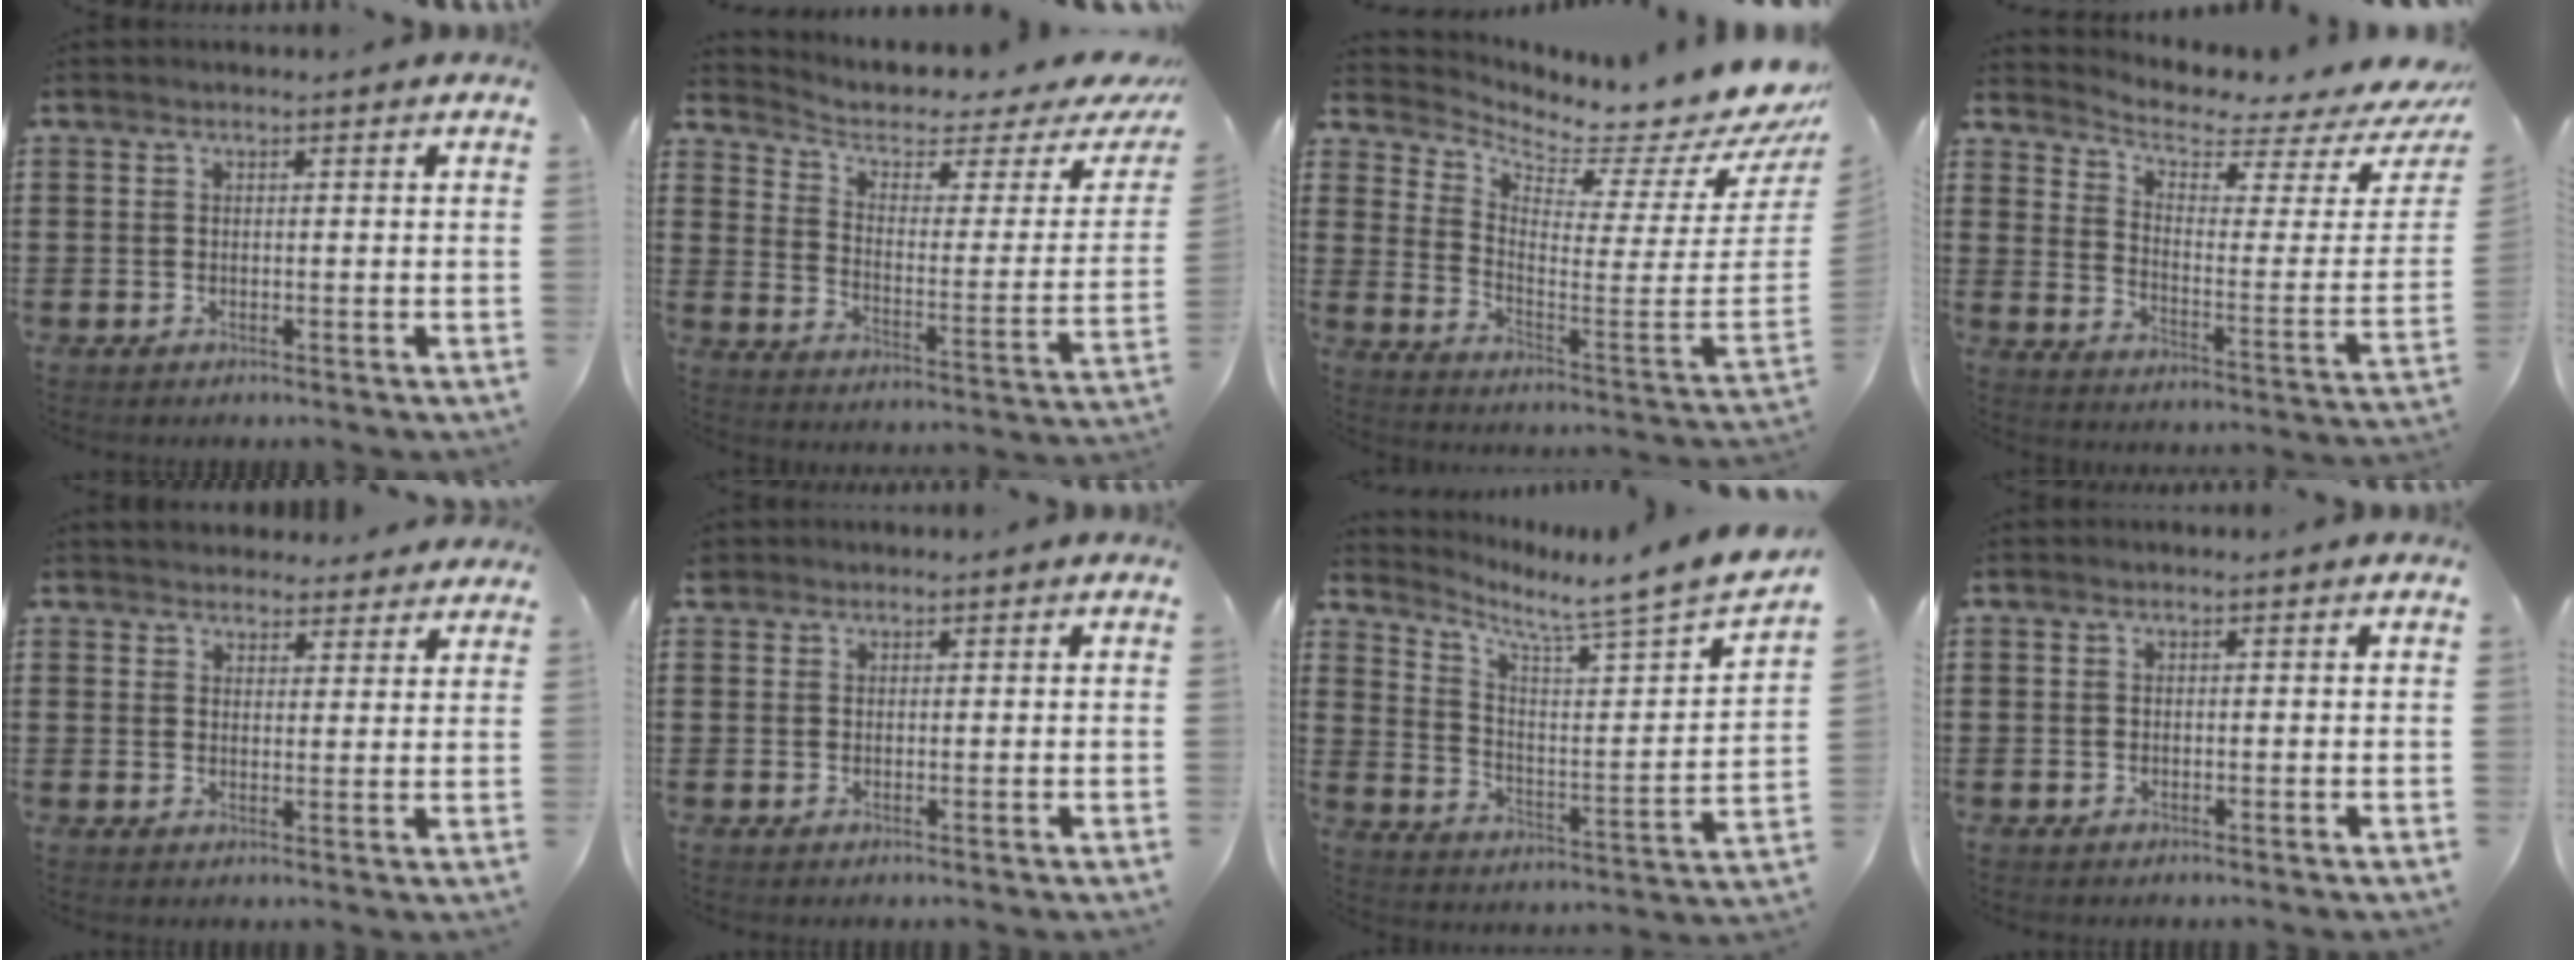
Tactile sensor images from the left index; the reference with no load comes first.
{"total": 3.8, "force": [2.3, 1.6, 2.6], "torque": [-0.065, -0.016, 0.032]}
{"total": 3.9, "force": [3.7, 0.1, 1.1], "torque": [-0.035, -0.069, 0.052]}
{"total": 4.6, "force": [3.9, 1.2, 2.1], "torque": [-0.058, -0.042, 0.062]}
{"total": 3.4, "force": [3.3, 0.7, -0.2], "torque": [0.001, -0.013, 0.062]}
{"total": 1.1, "force": [0.9, 0.5, 0.1], "torque": [-0.005, 0.002, 0.018]}
{"total": 5.0, "force": [4.4, -1.1, 2.3], "torque": [-0.066, -0.053, 0.059]}
{"total": 0.0}